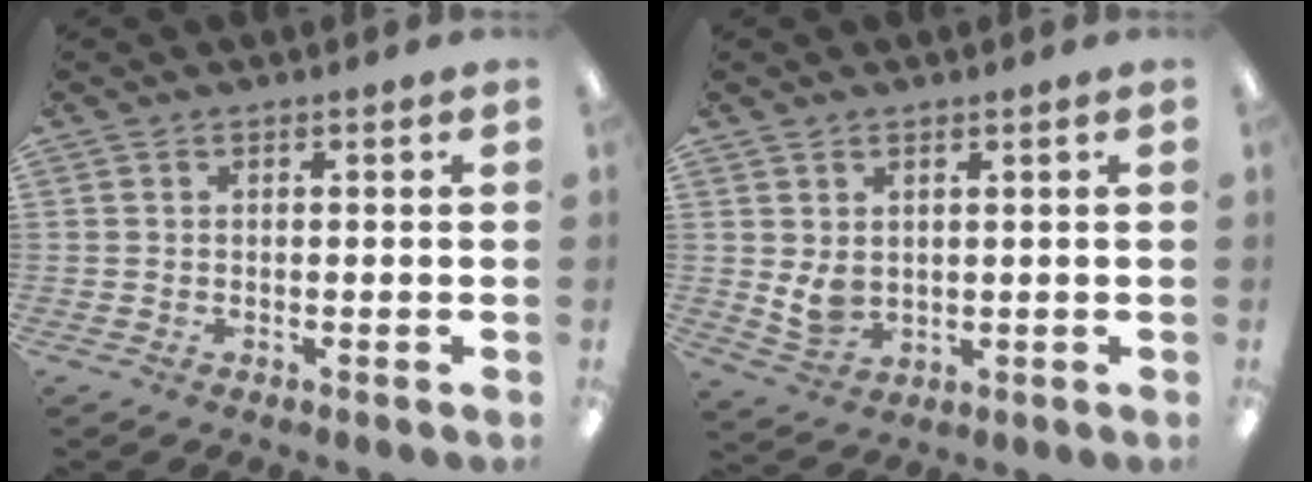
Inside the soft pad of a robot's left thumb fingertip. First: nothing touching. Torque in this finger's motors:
{"motor_torque": [0.65, 0.76, 0.38, -0.66, 0.03]}